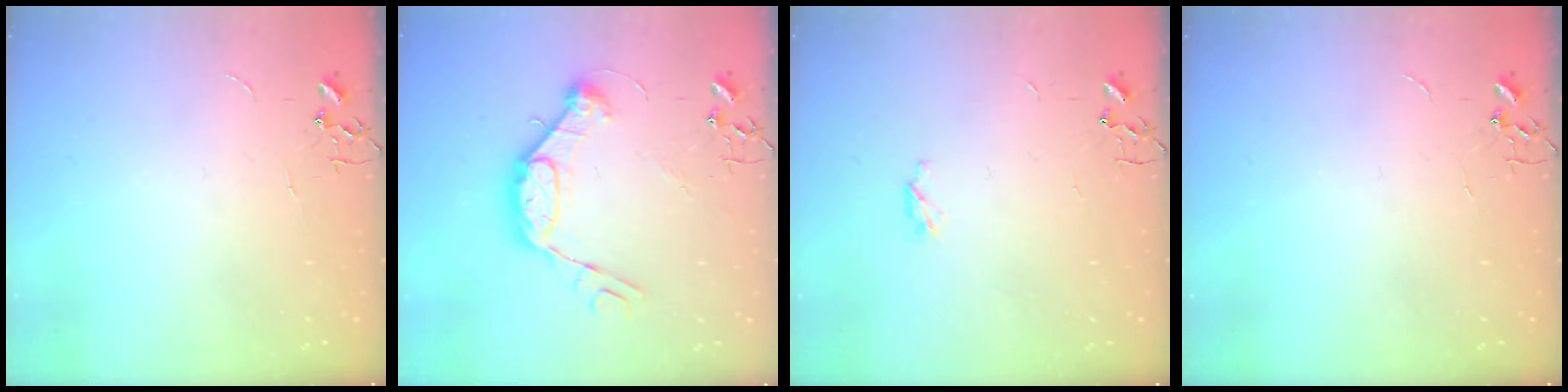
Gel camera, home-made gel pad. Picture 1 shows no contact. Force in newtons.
{"total": 12.8, "press": 12.8, "slide": 0.3}
{"total": 3.3, "press": 3.3, "slide": 0.5}
{"total": 0.0}